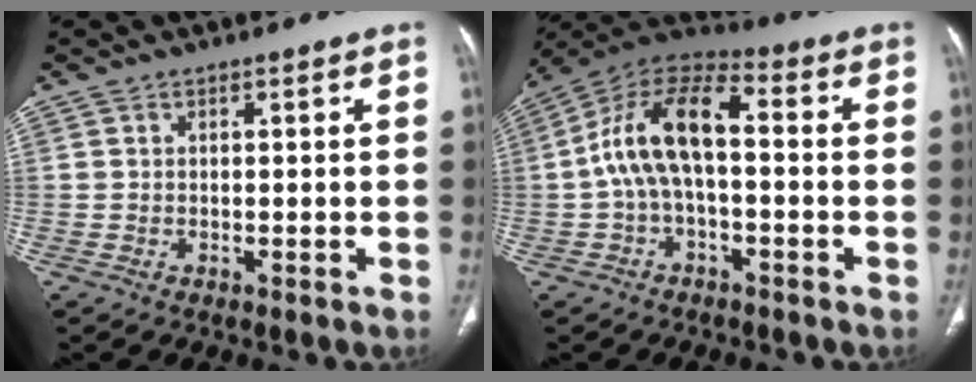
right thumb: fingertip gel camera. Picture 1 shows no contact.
{"total": 13.0, "force": [-0.4, 6.5, 11.2], "torque": [-0.209, 0.048, -0.018]}